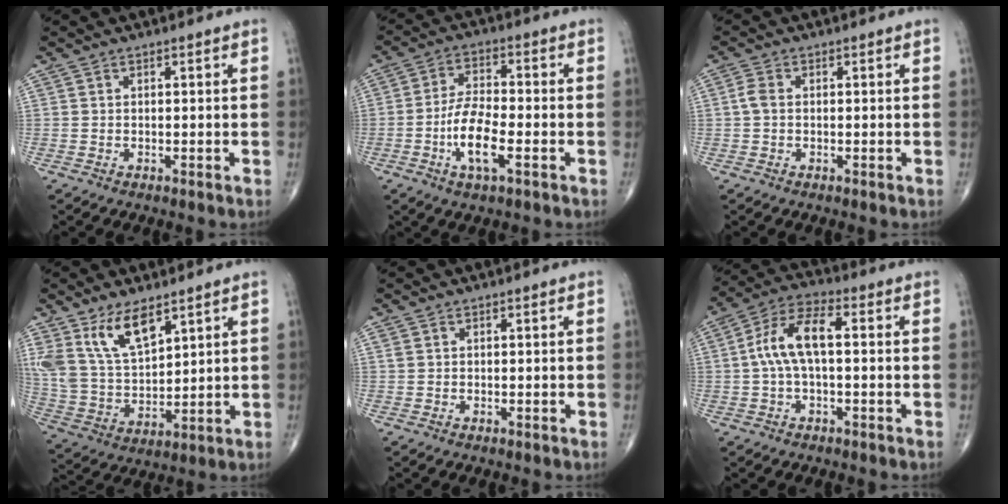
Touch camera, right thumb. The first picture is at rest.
{"total": 9.2, "force": [-3.0, 3.1, 8.1], "torque": [-0.161, 0.014, -0.060]}
{"total": 2.2, "force": [0.0, 1.5, 1.7], "torque": [-0.038, 0.003, -0.004]}
{"total": 12.9, "force": [7.8, 5.9, 8.4], "torque": [-0.152, -0.032, 0.167]}
{"total": 0.5, "force": [0.2, 0.4, 0.3], "torque": [-0.004, 0.007, 0.005]}
{"total": 9.5, "force": [0.3, 4.1, 8.6], "torque": [-0.182, 0.035, 0.001]}